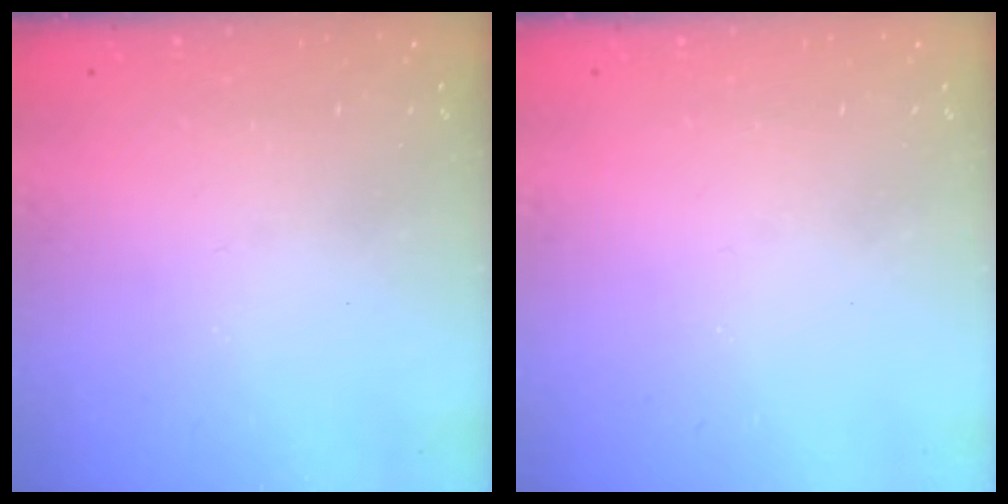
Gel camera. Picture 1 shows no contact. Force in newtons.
{"total": 0.0}